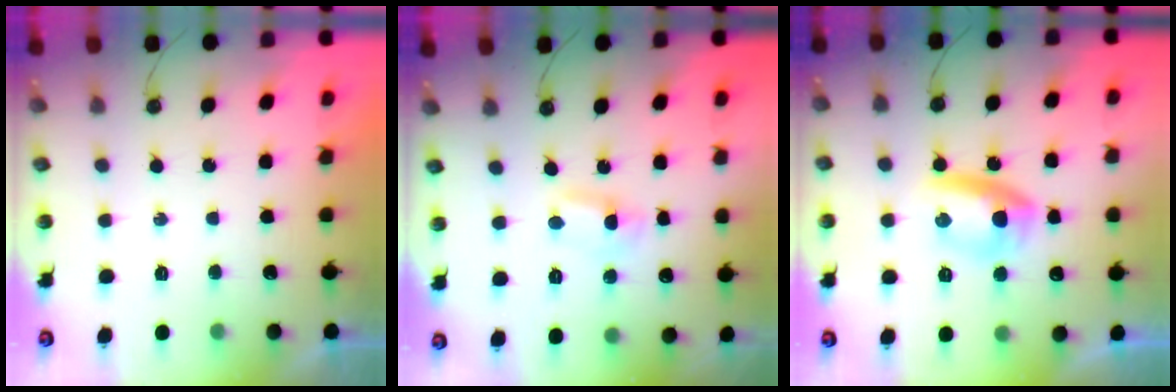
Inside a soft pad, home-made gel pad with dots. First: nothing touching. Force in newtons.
{"total": 1.8, "press": 1.8, "slide": 0.2}
{"total": 9.1, "press": 8.9, "slide": 1.5}